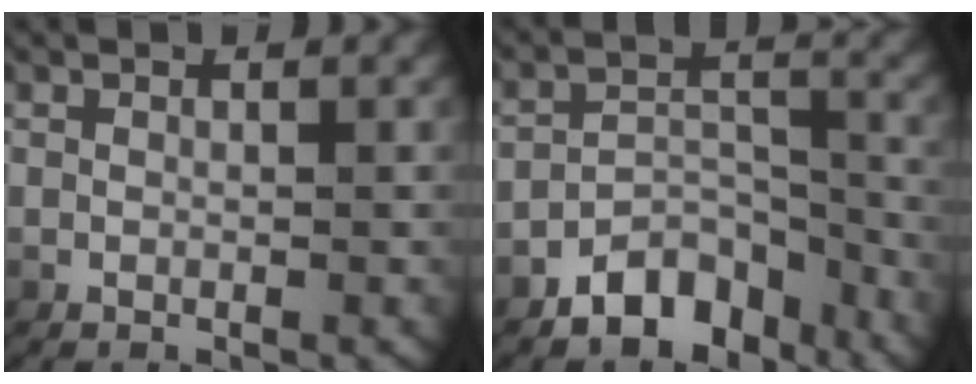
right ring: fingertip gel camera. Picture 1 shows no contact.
{"total": 5.6, "force": [-4.0, 3.0, 2.4], "torque": [-0.029, -0.009, -0.069]}